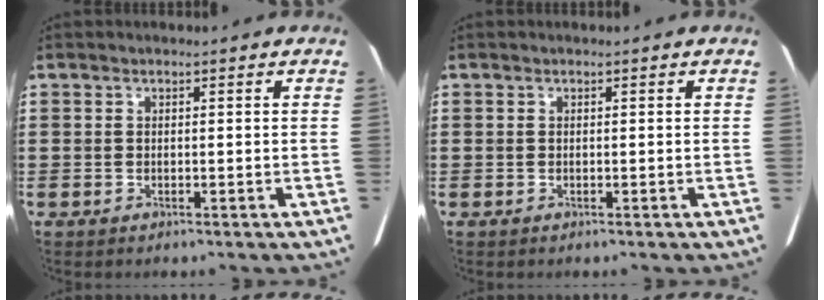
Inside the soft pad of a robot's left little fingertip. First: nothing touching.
{"total": 0.0}